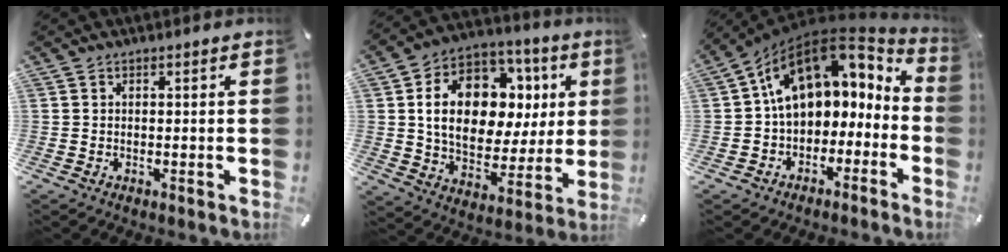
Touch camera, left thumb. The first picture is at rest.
{"total": 17.8, "force": [4.6, 13.0, 11.3], "torque": [-0.183, -0.015, 0.087]}
{"total": 15.7, "force": [5.2, 11.2, 9.7], "torque": [-0.164, -0.038, 0.090]}